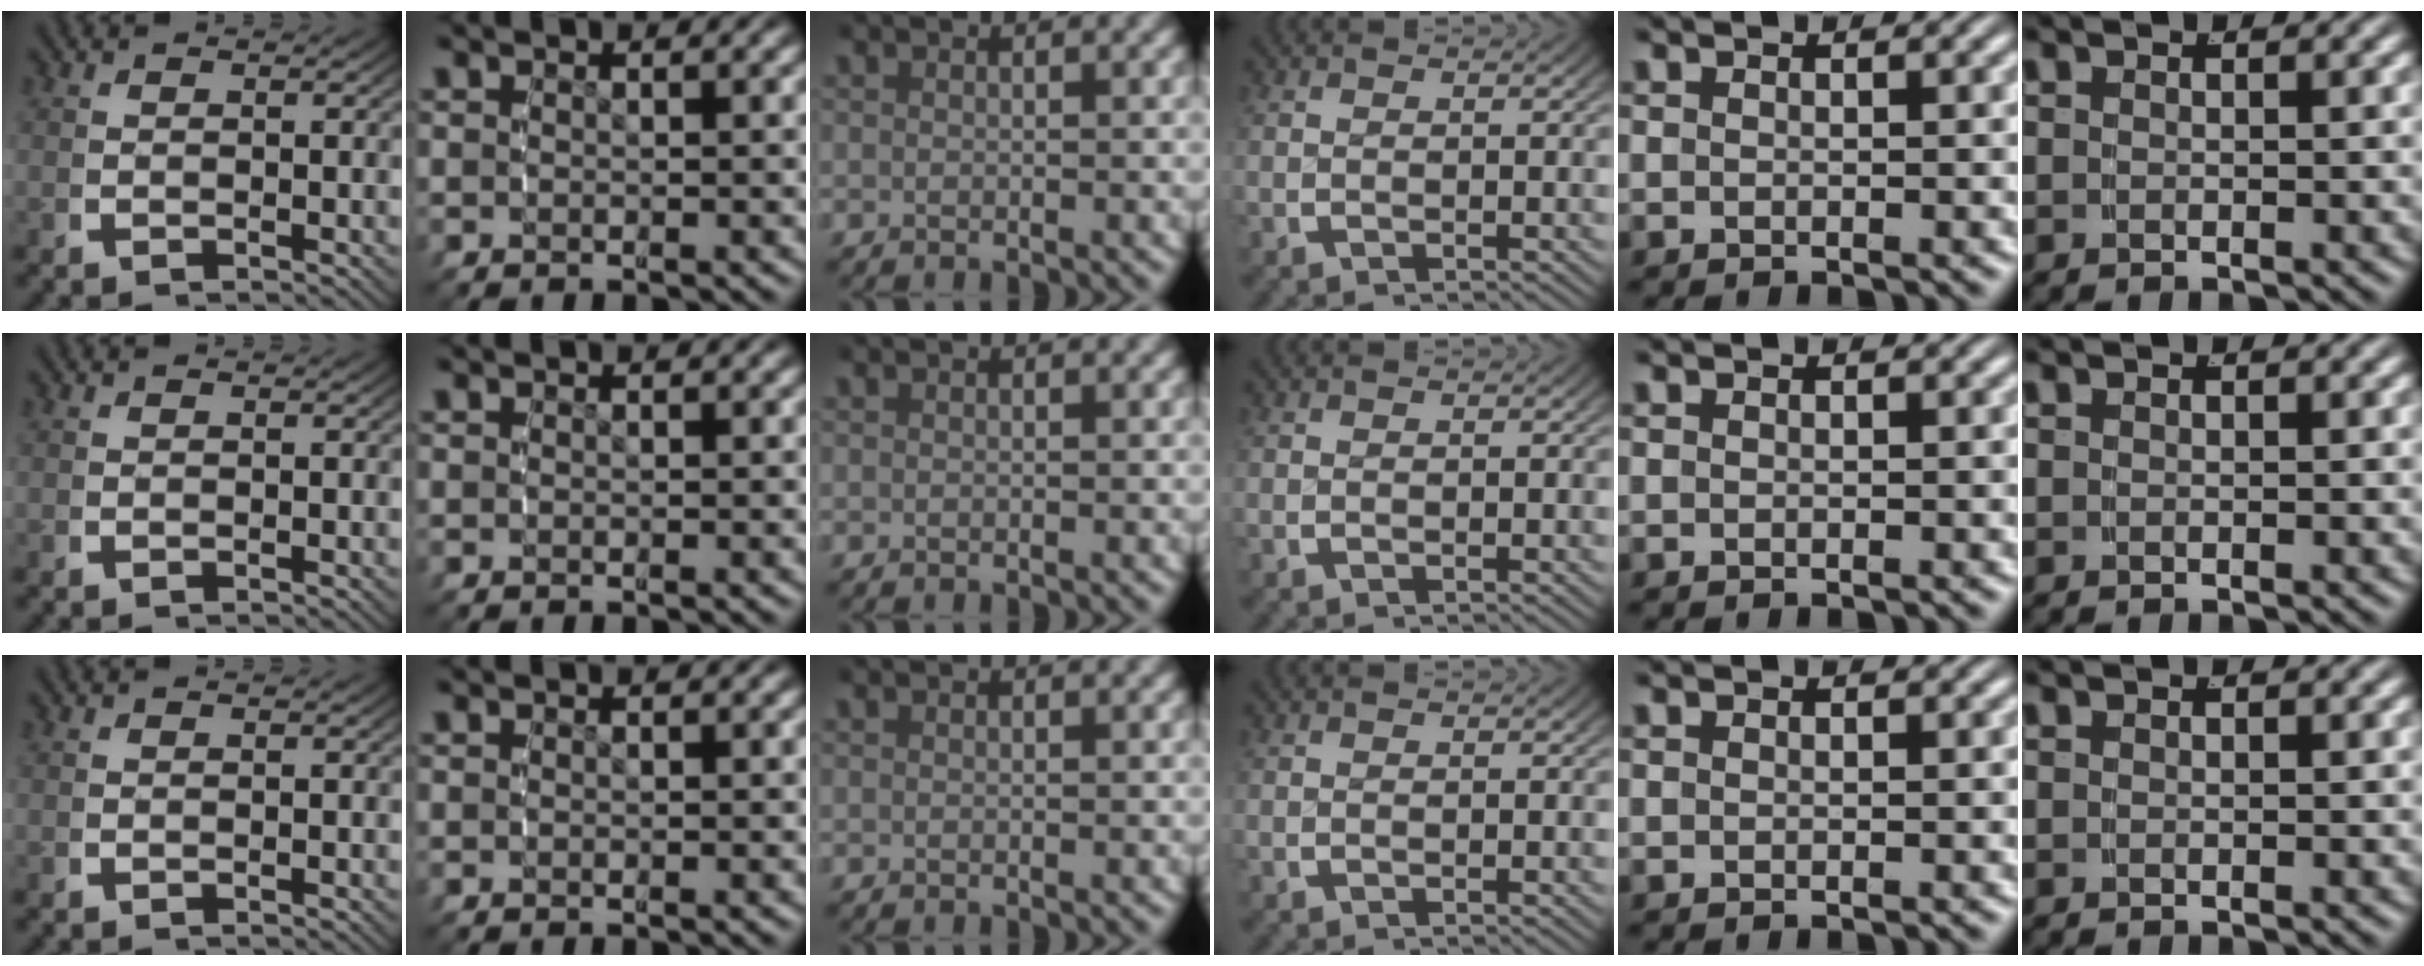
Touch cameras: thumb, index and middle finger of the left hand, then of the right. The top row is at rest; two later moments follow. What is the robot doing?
{"motion": "reach", "object": "shirt"}